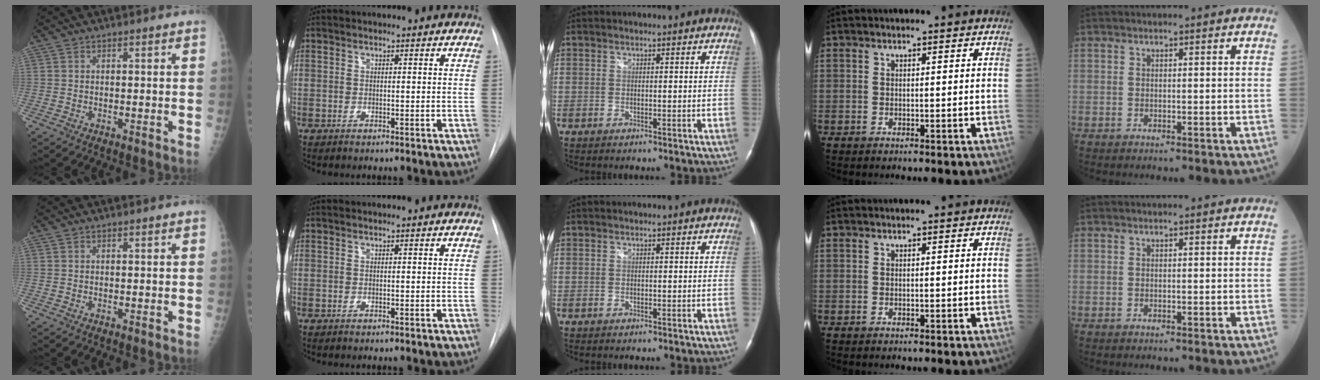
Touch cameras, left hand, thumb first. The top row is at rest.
{}